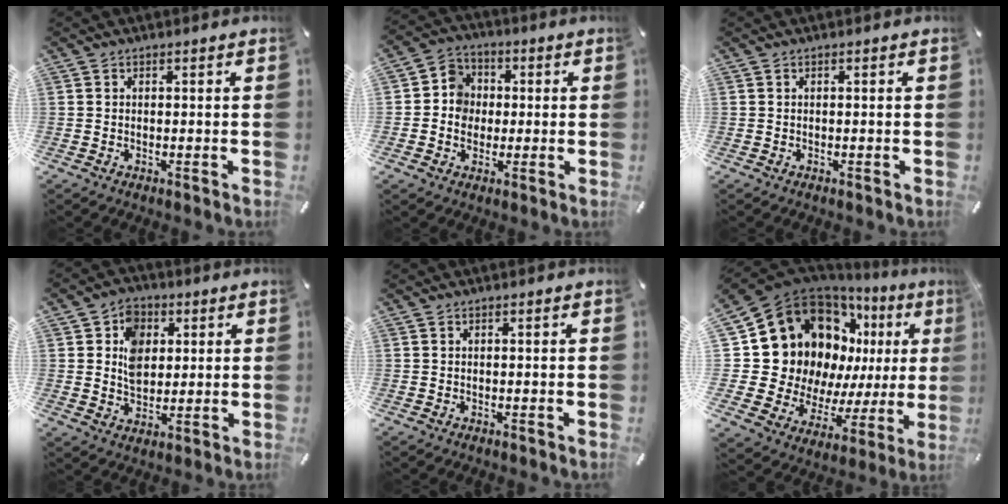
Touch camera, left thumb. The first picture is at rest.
{"total": 6.4, "force": [-0.9, 6.2, 1.5], "torque": [-0.035, 0.017, -0.020]}
{"total": 0.0}
{"total": 8.3, "force": [1.9, 6.8, 4.4], "torque": [-0.068, 0.006, 0.033]}
{"total": 0.0}
{"total": 23.5, "force": [8.9, 17.7, 12.6], "torque": [-0.196, -0.090, 0.196]}